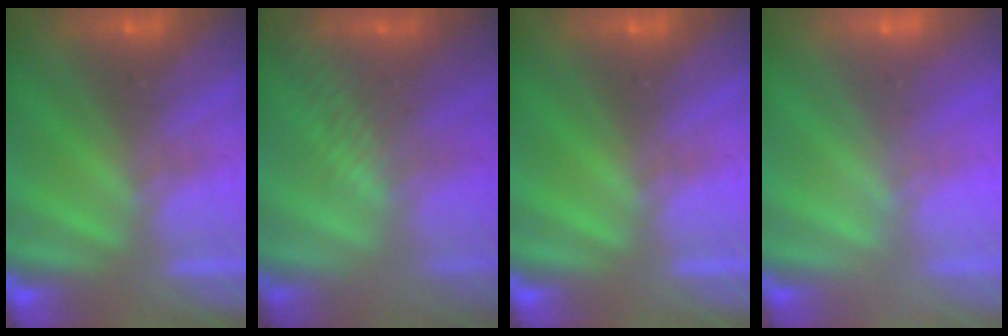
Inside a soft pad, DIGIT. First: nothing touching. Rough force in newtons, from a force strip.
{"total": 2.9}
{"total": 0.0}
{"total": 1.6}